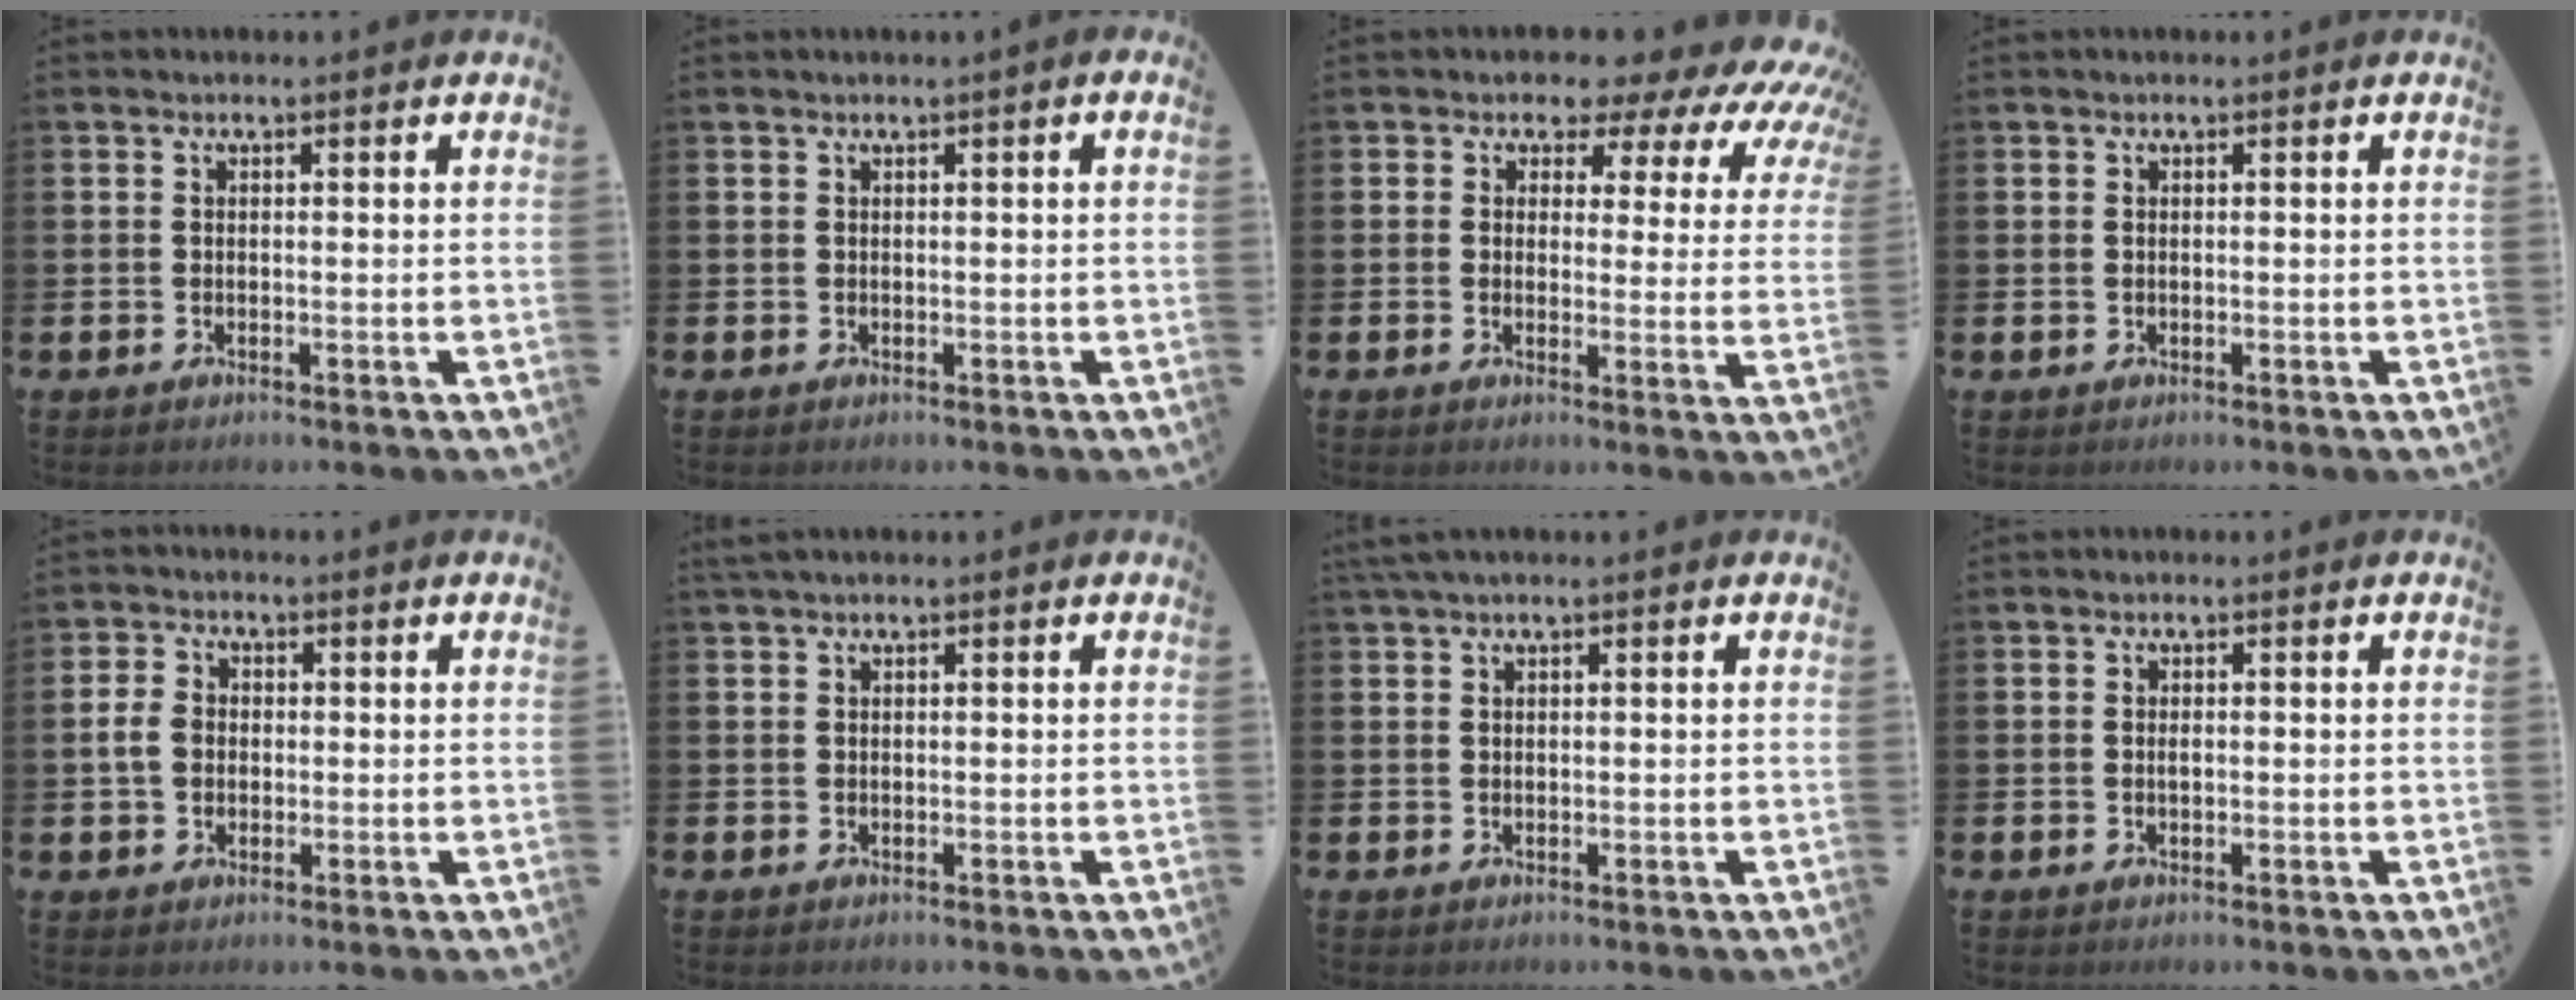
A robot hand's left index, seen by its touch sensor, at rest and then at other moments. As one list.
[{"total": 0.6, "force": [0.1, -0.1, 0.6], "torque": [-0.011, 0.002, 0.001]}, {"total": 5.4, "force": [4.4, 2.8, 1.5], "torque": [-0.028, -0.052, 0.063]}, {"total": 0.0}, {"total": 3.7, "force": [0.3, 3.0, 2.1], "torque": [-0.034, 0.007, 0.000]}, {"total": 0.8, "force": [0.6, 0.0, 0.6], "torque": [-0.015, 0.004, 0.011]}, {"total": 1.4, "force": [1.0, 0.0, 1.0], "torque": [-0.023, 0.004, 0.018]}, {"total": 0.6, "force": [0.0, 0.3, 0.6], "torque": [-0.012, 0.001, 0.000]}]